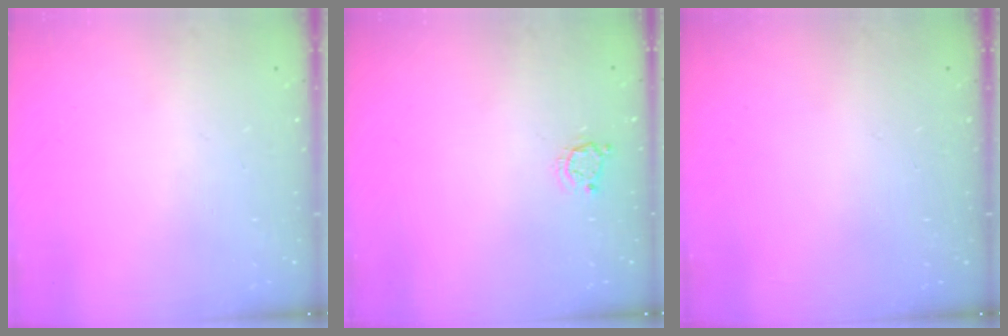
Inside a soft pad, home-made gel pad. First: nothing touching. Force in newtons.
{"total": 3.8, "press": 3.7, "slide": 0.5}
{"total": 0.0}